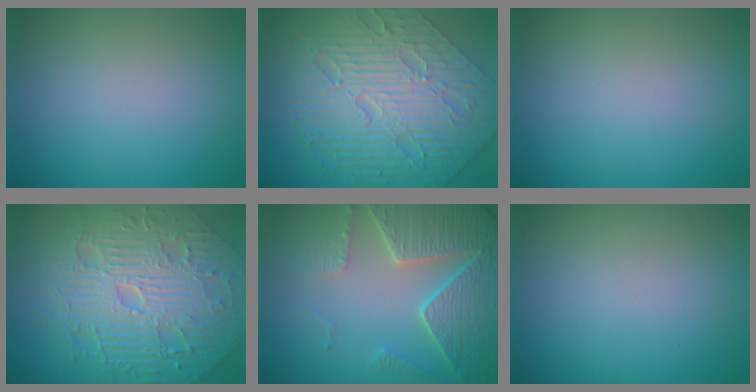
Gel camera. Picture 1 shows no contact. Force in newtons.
{"total": 10.5, "press": 7.2, "slide": 7.7}
{"total": 0.0}
{"total": 11.1, "press": 7.2, "slide": 8.5}
{"total": 6.4, "press": 5.2, "slide": 3.8}
{"total": 0.0}